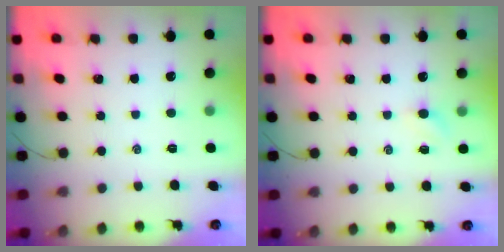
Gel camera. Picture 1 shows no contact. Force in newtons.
{"total": 2.8, "press": 2.7, "slide": 0.9}